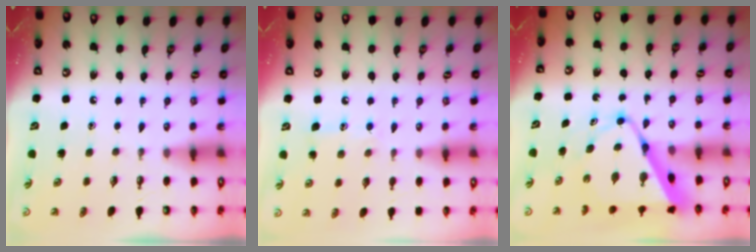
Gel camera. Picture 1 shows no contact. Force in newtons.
{"total": 6.8, "press": 6.8, "slide": 0.3}
{"total": 12.2, "press": 12.1, "slide": 1.2}